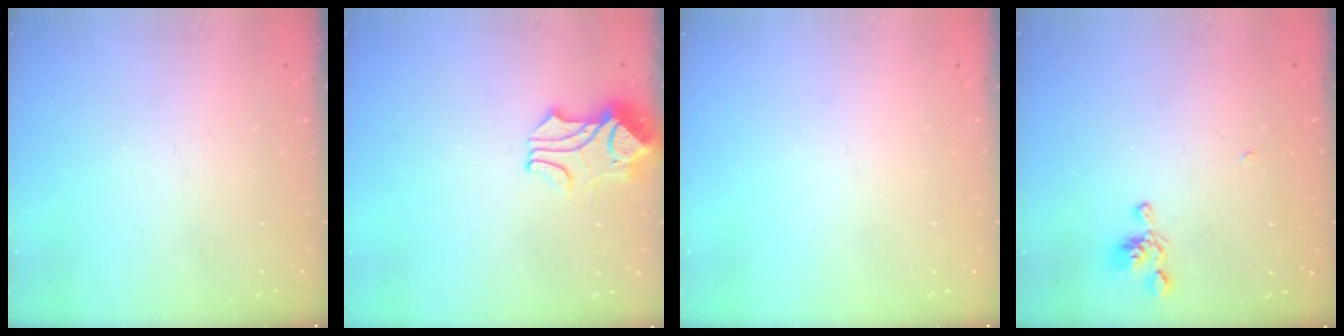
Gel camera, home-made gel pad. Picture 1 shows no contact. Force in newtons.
{"total": 1.8, "press": 1.3, "slide": 1.1}
{"total": 0.0}
{"total": 6.4, "press": 6.4, "slide": 0.2}